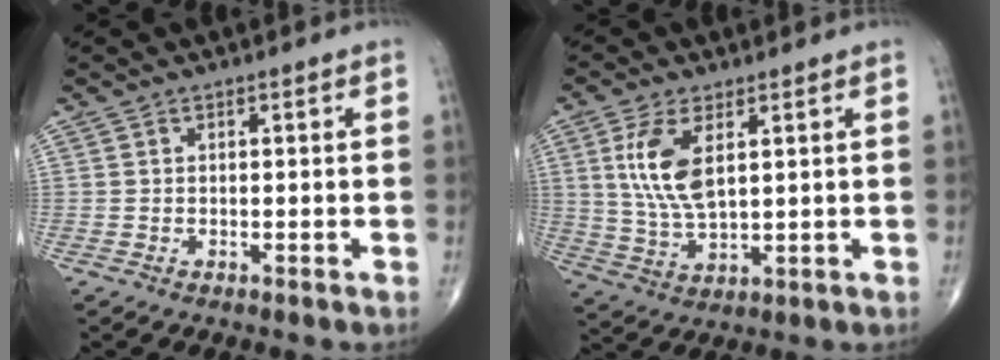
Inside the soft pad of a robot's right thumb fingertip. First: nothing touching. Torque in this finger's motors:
{"motor_torque": [-0.48, 1.05, 1.10, 0.10, 0.41]}